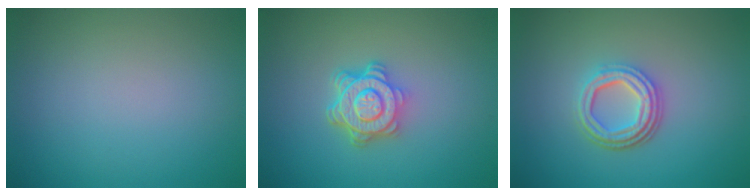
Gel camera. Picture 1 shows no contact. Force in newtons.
{"total": 4.8, "press": 3.7, "slide": 3.1}
{"total": 4.2, "press": 3.1, "slide": 2.7}